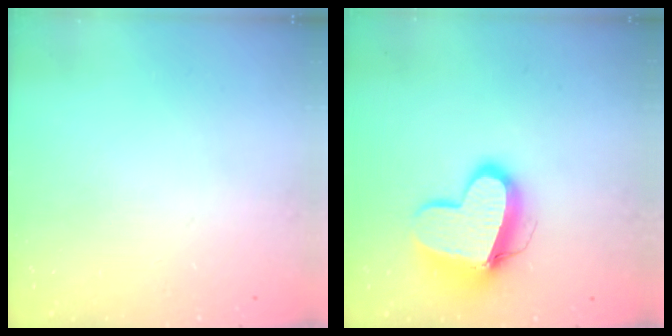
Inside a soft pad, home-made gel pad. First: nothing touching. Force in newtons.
{"total": 13.3, "press": 13.2, "slide": 1.3}